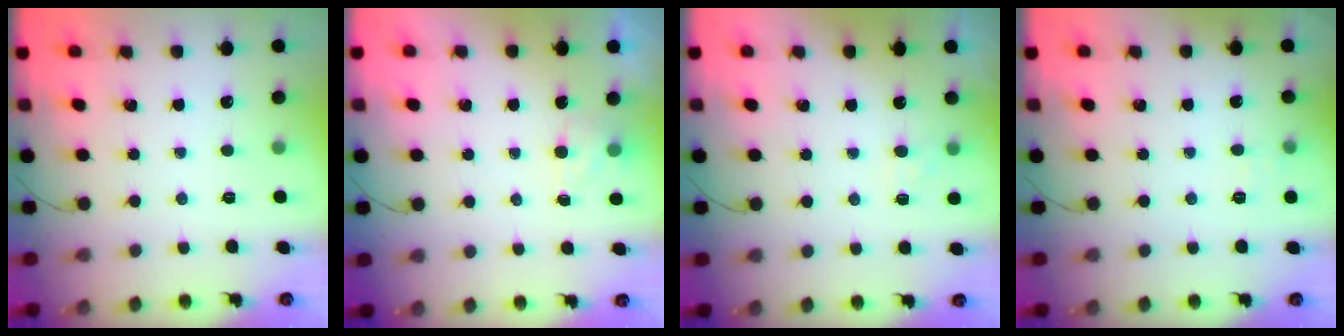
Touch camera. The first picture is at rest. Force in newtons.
{"total": 4.1, "press": 4.0, "slide": 1.2}
{"total": 3.8, "press": 3.6, "slide": 1.3}
{"total": 4.9, "press": 4.7, "slide": 1.3}